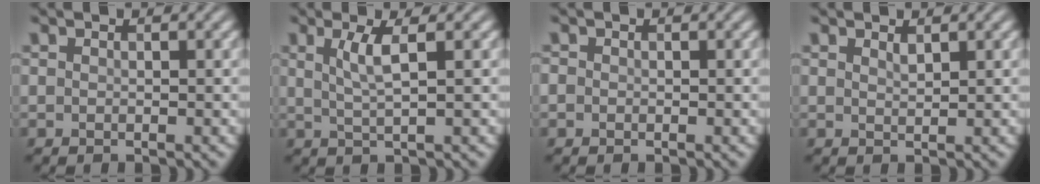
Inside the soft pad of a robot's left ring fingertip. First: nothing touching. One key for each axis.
{"total": 2.7, "fx": 0.9, "fy": 0.5, "fz": 2.5, "tx": -0.047, "ty": -0.001, "tz": 0.017}
{"total": 0.5, "fx": -0.2, "fy": 0.5, "fz": 0.1, "tx": 0.000, "ty": -0.002, "tz": -0.004}
{"total": 0.8, "fx": 0.7, "fy": 0.1, "fz": 0.4, "tx": -0.009, "ty": -0.001, "tz": 0.014}